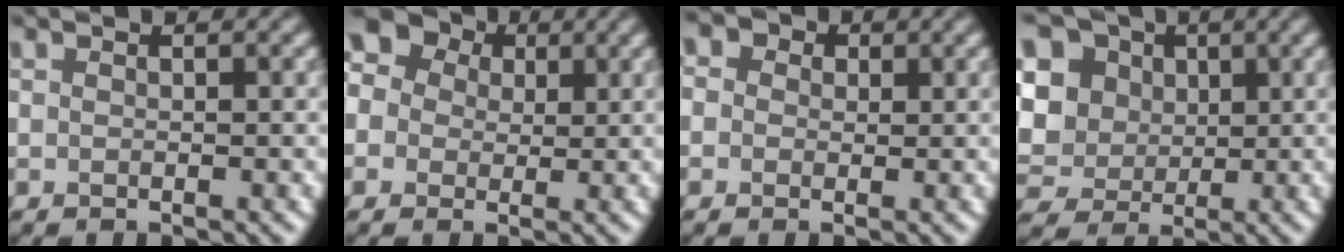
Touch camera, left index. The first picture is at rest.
{"total": 10.2, "force": [3.6, 8.1, 5.0], "torque": [-0.103, 0.041, 0.029]}
{"total": 6.4, "force": [2.8, 4.8, 3.1], "torque": [-0.064, 0.032, 0.009]}
{"total": 12.8, "force": [3.7, 10.7, 5.9], "torque": [-0.164, 0.022, 0.063]}